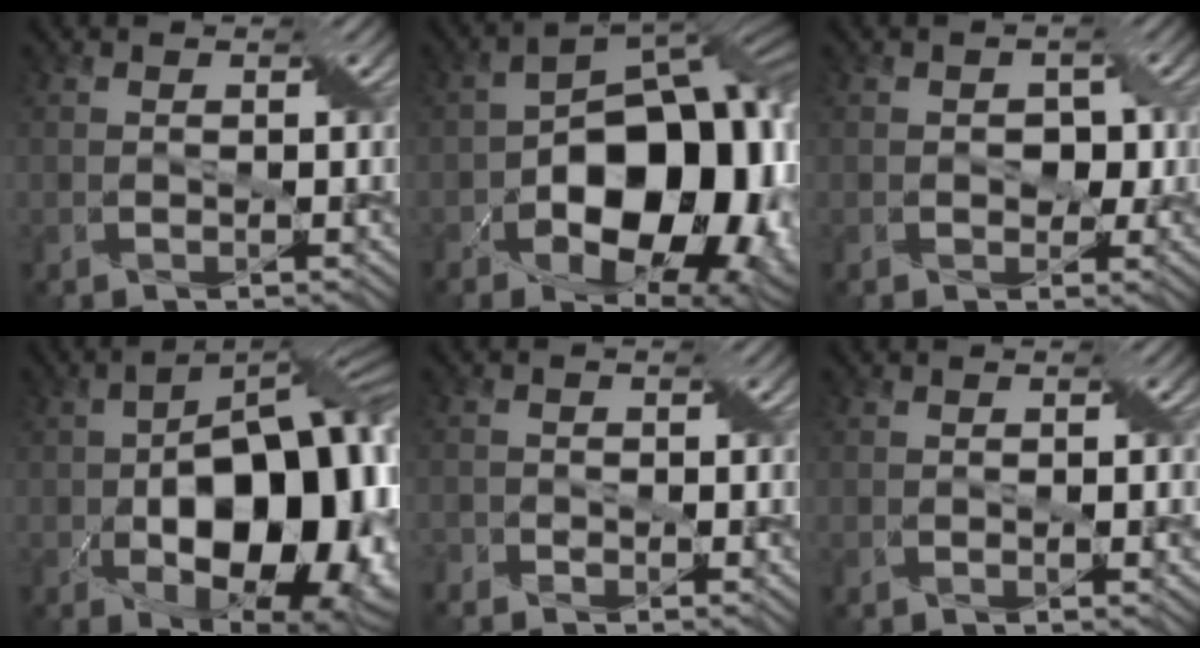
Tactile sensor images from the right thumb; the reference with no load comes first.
{"total": 18.4, "force": [-4.0, 11.5, 13.8], "torque": [-0.175, -0.020, -0.051]}
{"total": 2.2, "force": [-0.2, 1.9, 1.0], "torque": [-0.020, -0.003, -0.008]}
{"total": 19.2, "force": [-3.2, 10.9, 15.4], "torque": [-0.202, -0.028, -0.033]}
{"total": 3.2, "force": [-2.4, 1.3, 1.6], "torque": [-0.028, -0.007, -0.046]}
{"total": 1.9, "force": [-0.3, 0.5, 1.8], "torque": [-0.028, -0.001, -0.005]}